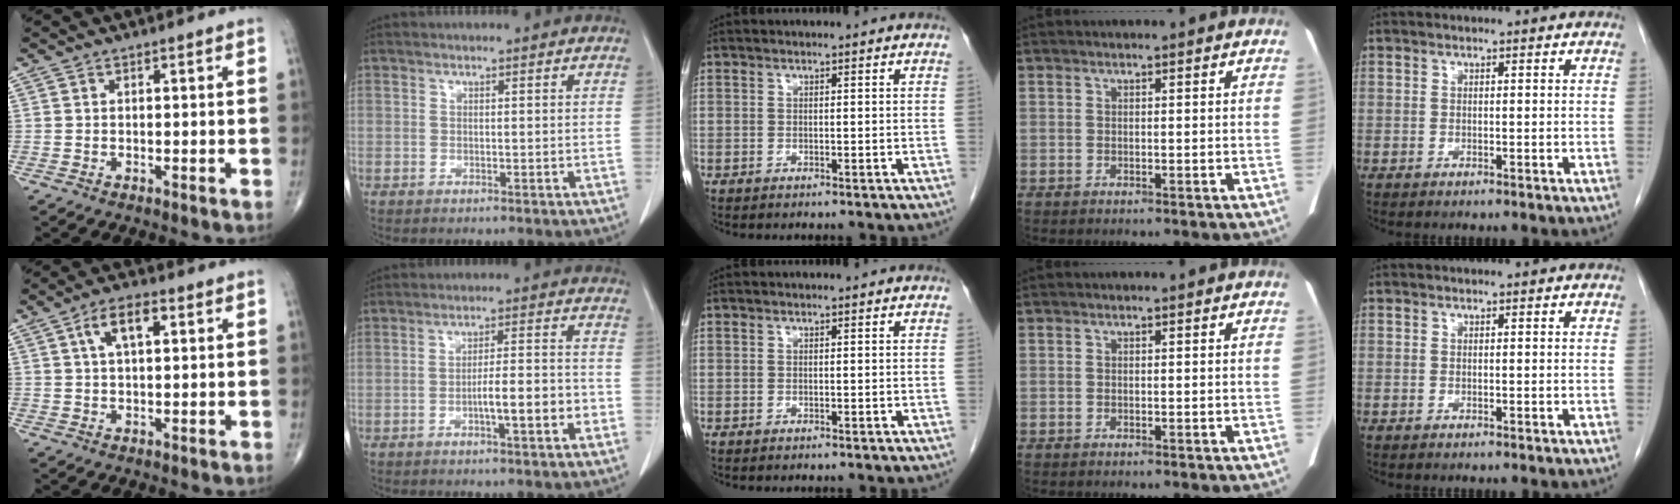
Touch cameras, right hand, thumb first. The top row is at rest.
{"thumb": {"total": 6.5, "force": [2.2, 2.9, 5.4], "torque": [-0.096, 0.008, 0.039]}, "index": {"total": 6.3, "force": [-2.3, 0.7, 5.8], "torque": [-0.093, 0.013, -0.032]}}